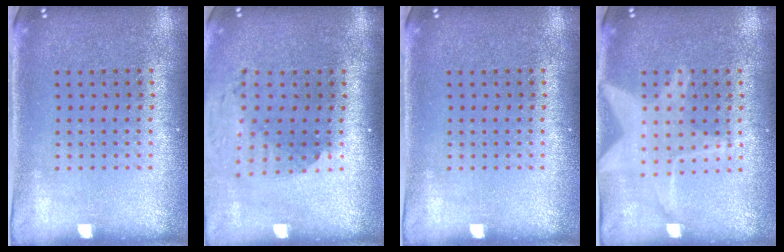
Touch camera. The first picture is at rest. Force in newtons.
{"total": 1.8, "press": 1.4, "slide": 1.2}
{"total": 0.0}
{"total": 1.8, "press": 1.8, "slide": 0.1}